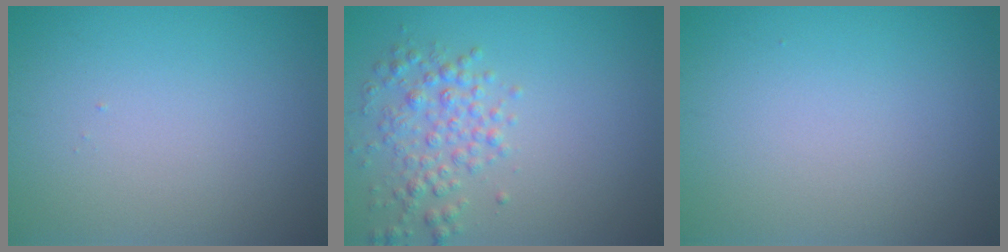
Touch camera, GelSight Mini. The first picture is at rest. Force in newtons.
{"total": 2.8, "press": 2.8, "slide": 0.1}
{"total": 0.0}